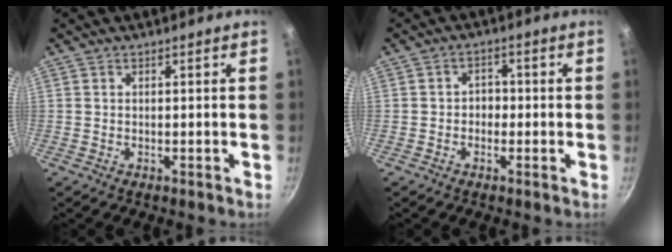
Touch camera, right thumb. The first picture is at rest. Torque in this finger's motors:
{"motor_torque": [-0.19, 0.20, -0.20, 0.24, 0.02]}